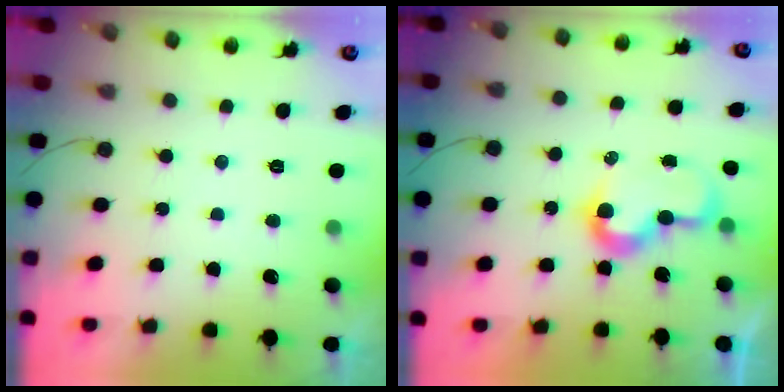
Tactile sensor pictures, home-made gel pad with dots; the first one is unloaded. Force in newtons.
{"total": 8.5, "press": 8.5, "slide": 0.1}